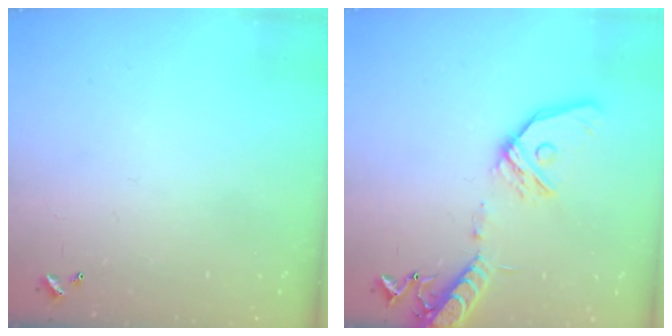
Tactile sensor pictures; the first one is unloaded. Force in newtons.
{"total": 16.0, "press": 15.7, "slide": 3.1}